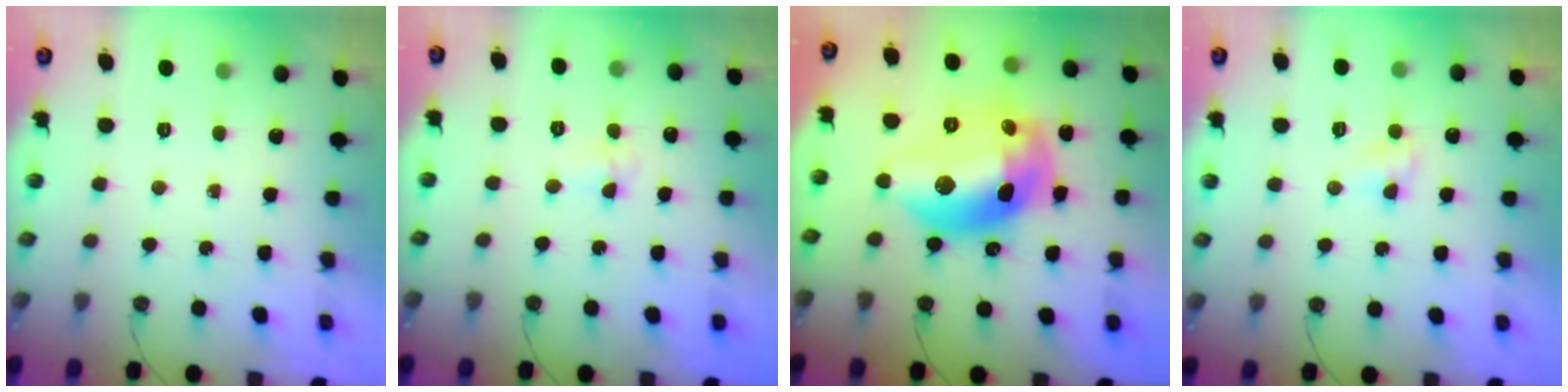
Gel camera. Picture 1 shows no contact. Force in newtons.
{"total": 3.0, "press": 2.9, "slide": 0.7}
{"total": 21.4, "press": 21.3, "slide": 2.0}
{"total": 4.8, "press": 4.8, "slide": 0.3}